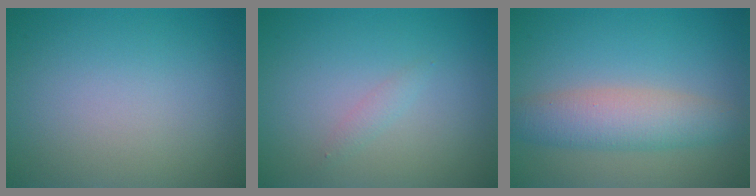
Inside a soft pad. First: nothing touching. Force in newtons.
{"total": 0.8, "press": 0.8, "slide": 0.1}
{"total": 4.6, "press": 4.6, "slide": 0.1}